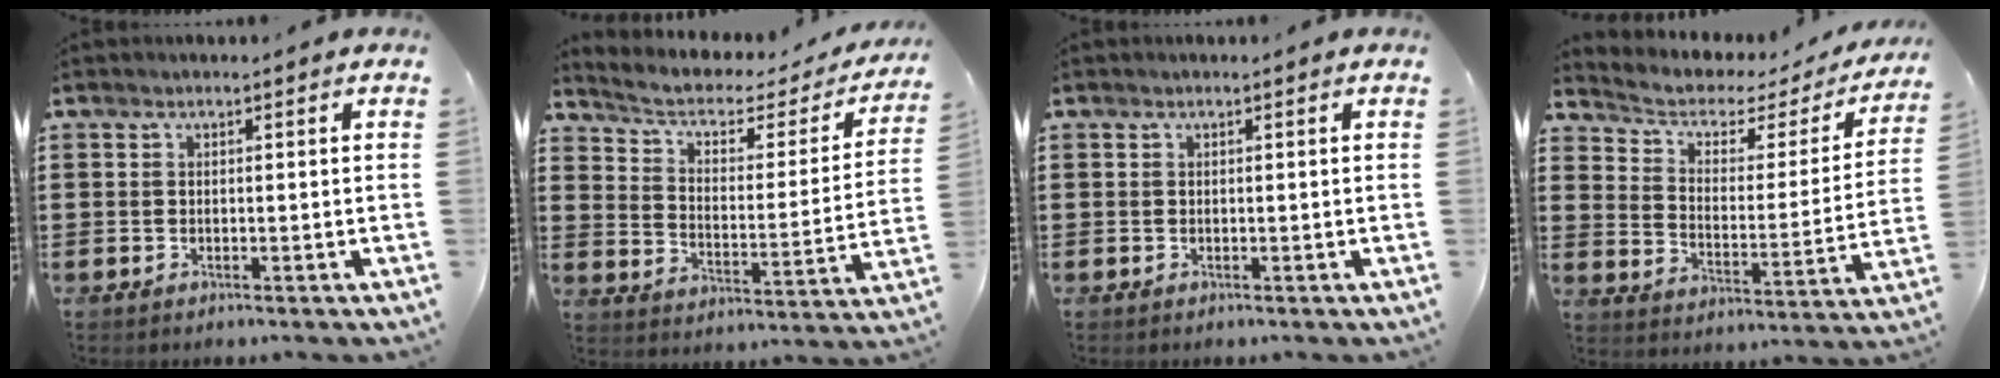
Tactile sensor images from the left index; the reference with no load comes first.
{"total": 4.1, "force": [2.4, 2.1, 2.5], "torque": [-0.065, -0.016, 0.033]}
{"total": 0.0}
{"total": 3.7, "force": [2.5, 2.1, 1.9], "torque": [-0.056, -0.017, 0.033]}